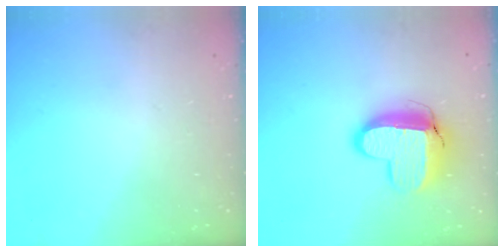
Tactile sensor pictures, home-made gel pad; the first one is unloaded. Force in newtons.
{"total": 12.4, "press": 12.4, "slide": 1.0}